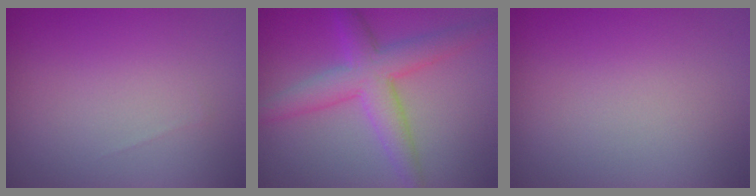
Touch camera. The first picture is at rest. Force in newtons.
{"total": 5.3, "press": 5.3, "slide": 0.1}
{"total": 0.0}